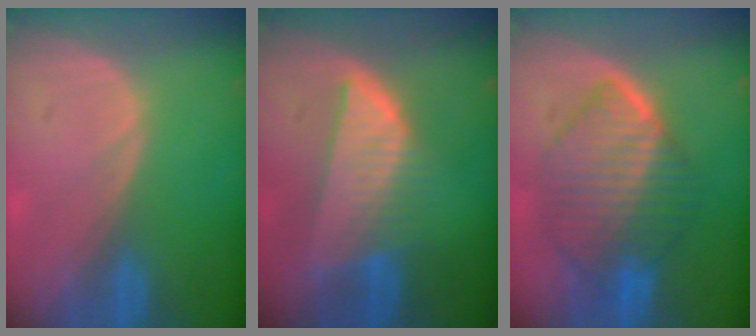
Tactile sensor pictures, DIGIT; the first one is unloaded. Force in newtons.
{"total": 8.2, "press": 7.3, "slide": 3.8}
{"total": 10.0, "press": 9.9, "slide": 0.8}